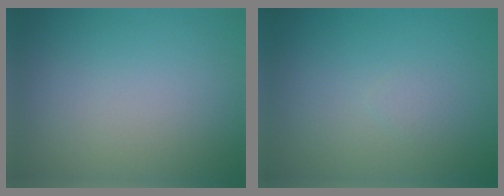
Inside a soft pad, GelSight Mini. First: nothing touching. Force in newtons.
{"total": 0.6, "press": 0.6, "slide": 0.1}